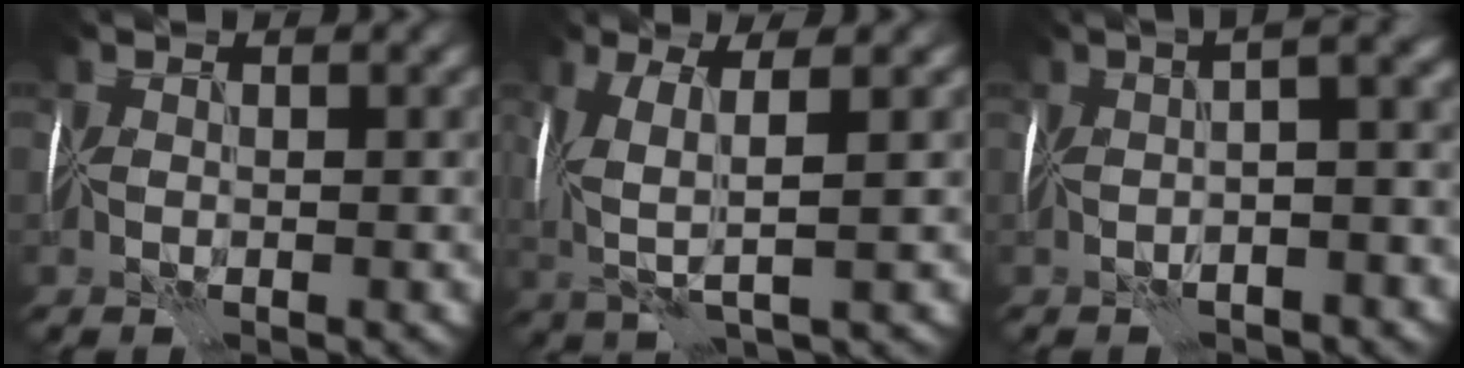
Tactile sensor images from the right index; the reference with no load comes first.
{"total": 4.9, "force": [0.7, 1.4, 4.6], "torque": [-0.111, 0.004, 0.014]}
{"total": 6.2, "force": [-0.3, 2.1, 5.8], "torque": [-0.053, 0.017, -0.004]}